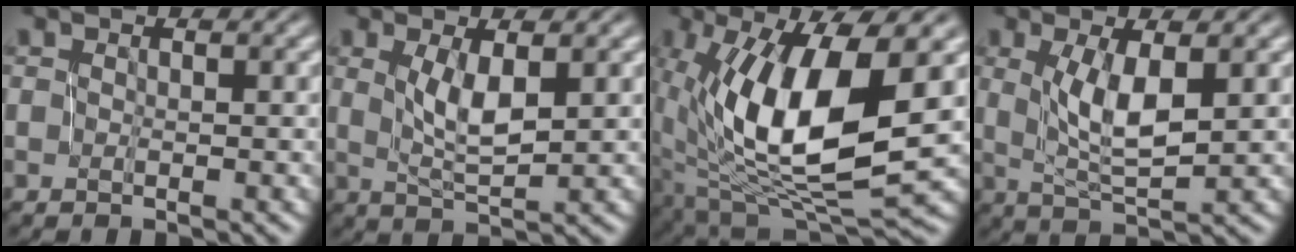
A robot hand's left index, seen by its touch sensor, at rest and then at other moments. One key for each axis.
{"total": 3.6, "fx": 1.0, "fy": 1.2, "fz": 3.2, "tx": -0.067, "ty": 0.001, "tz": 0.022}
{"total": 12.4, "fx": 1.1, "fy": 5.0, "fz": 11.3, "tx": -0.206, "ty": -0.010, "tz": 0.020}
{"total": 4.7, "fx": 1.0, "fy": 1.6, "fz": 4.3, "tx": -0.084, "ty": 0.001, "tz": 0.024}